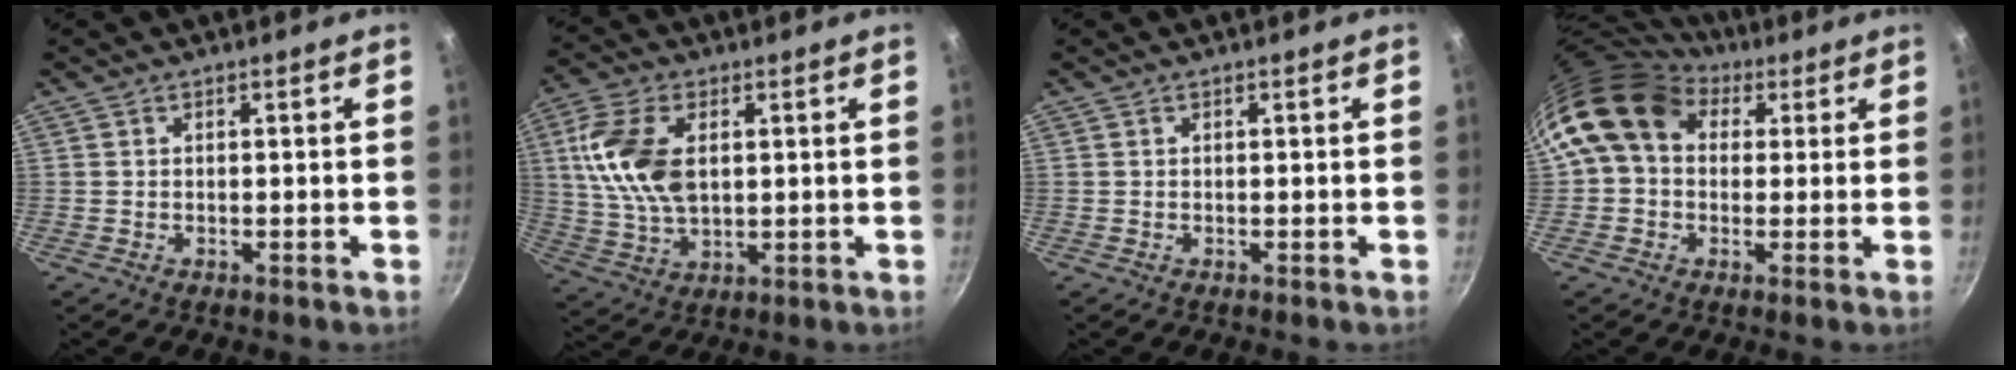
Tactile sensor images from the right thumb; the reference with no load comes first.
{"total": 13.2, "force": [2.6, 7.9, 10.3], "torque": [-0.190, -0.006, 0.051]}
{"total": 0.0}
{"total": 12.9, "force": [4.5, 9.9, 7.1], "torque": [-0.101, 0.013, 0.060]}